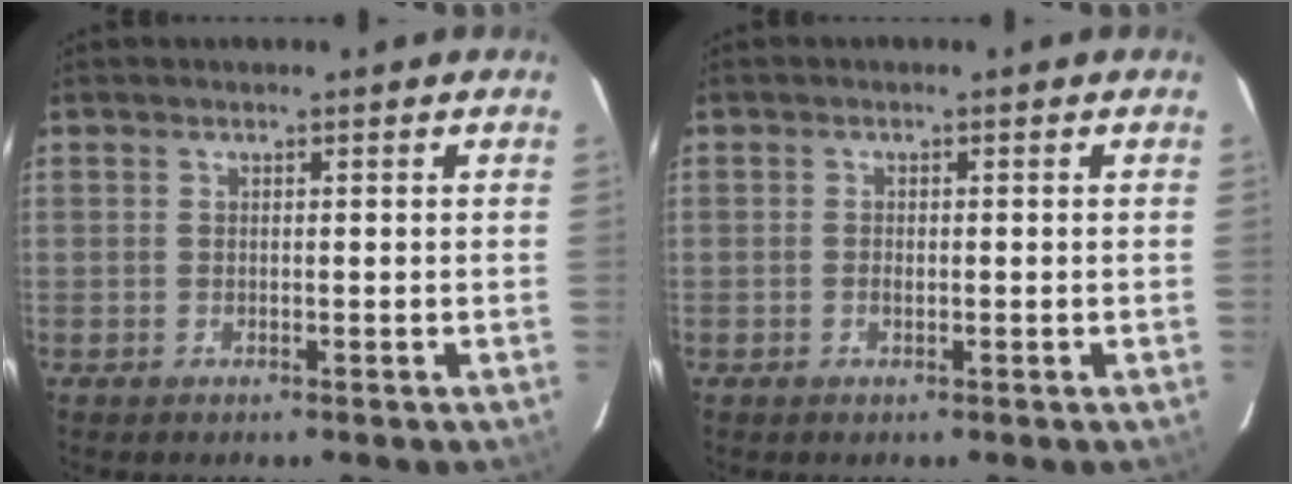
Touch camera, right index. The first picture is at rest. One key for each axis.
{"total": 1.1, "fx": -0.3, "fy": 0.7, "fz": 0.7, "tx": -0.013, "ty": 0.000, "tz": -0.007}